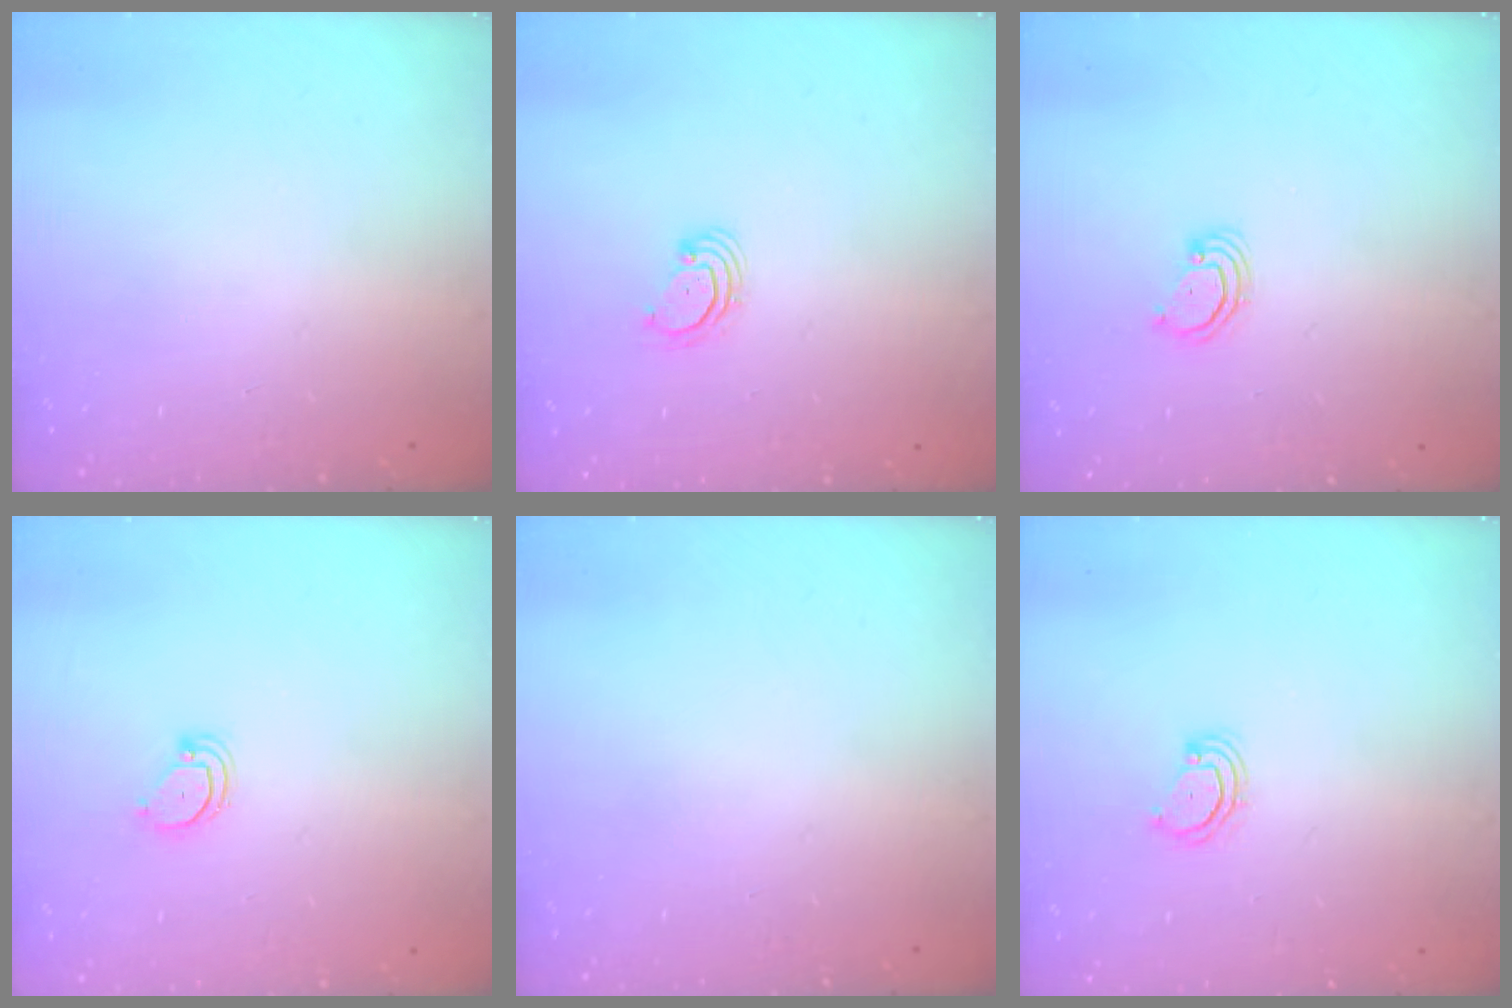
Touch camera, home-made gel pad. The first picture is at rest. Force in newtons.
{"total": 3.0, "press": 3.0, "slide": 0.3}
{"total": 2.8, "press": 2.8, "slide": 0.3}
{"total": 3.0, "press": 3.0, "slide": 0.2}
{"total": 0.0}
{"total": 3.5, "press": 3.4, "slide": 0.4}